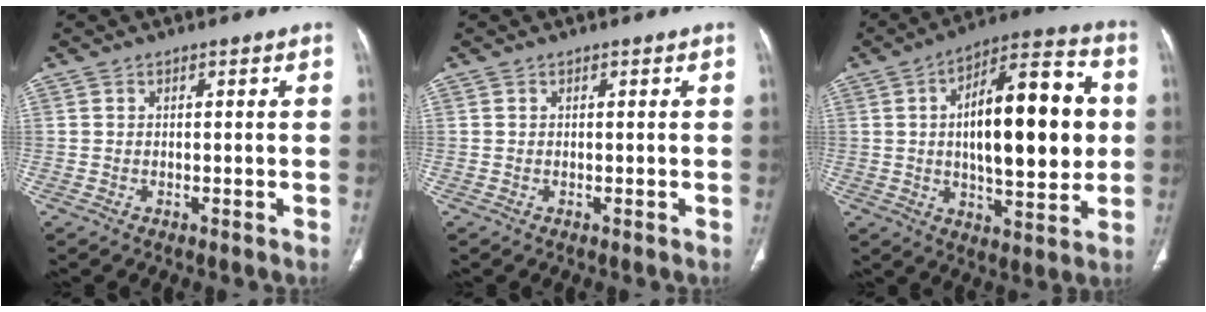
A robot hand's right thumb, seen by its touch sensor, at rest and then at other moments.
{"total": 0.0}
{"total": 22.7, "force": [2.3, 8.8, 20.8], "torque": [-0.289, 0.015, 0.029]}